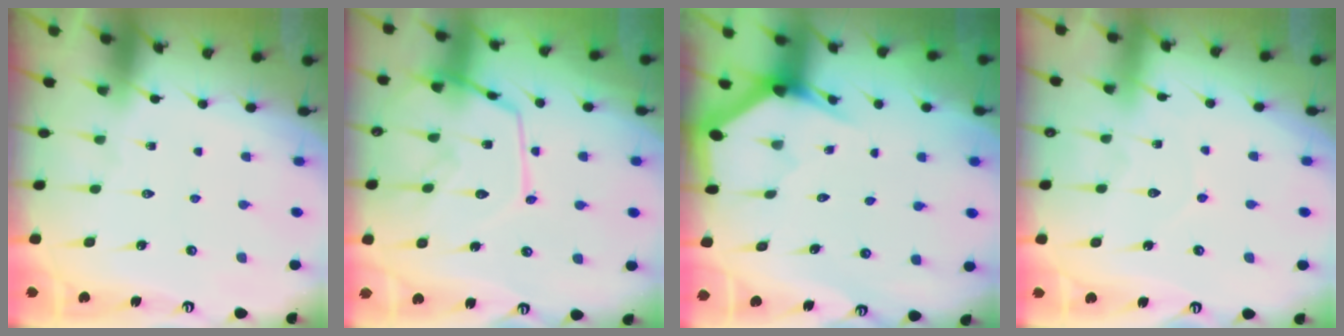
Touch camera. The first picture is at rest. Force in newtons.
{"total": 15.3, "press": 15.2, "slide": 1.3}
{"total": 3.2, "press": 3.2, "slide": 0.1}
{"total": 5.9, "press": 5.8, "slide": 0.6}